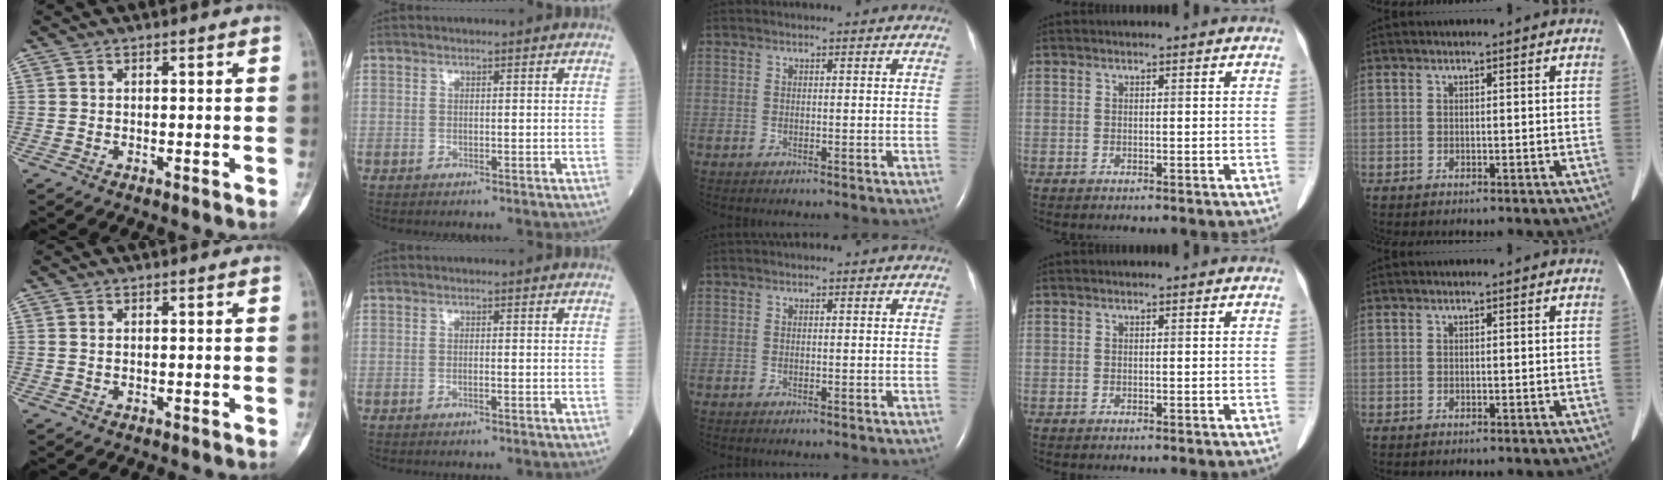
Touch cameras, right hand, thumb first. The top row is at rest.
{"thumb": {"total": 0.7, "force": [0.2, 0.4, 0.5], "torque": [-0.014, 0.002, 0.006]}, "index": {"total": 0.8, "force": [-0.3, 0.0, 0.7], "torque": [-0.016, -0.001, -0.005]}}